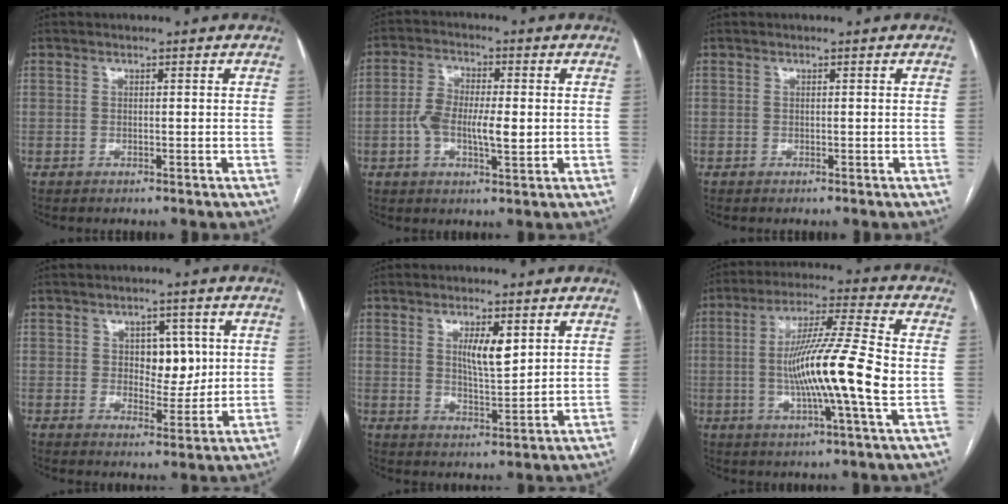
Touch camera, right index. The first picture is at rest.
{"total": 7.6, "force": [-0.8, 2.8, 7.1], "torque": [-0.136, 0.009, -0.016]}
{"total": 0.0}
{"total": 5.6, "force": [1.3, 3.6, 4.1], "torque": [-0.047, 0.006, 0.024]}
{"total": 5.3, "force": [2.0, 1.4, 4.7], "torque": [-0.081, -0.006, 0.038]}
{"total": 15.0, "force": [-1.5, -0.5, 15.0], "torque": [-0.268, -0.004, -0.036]}